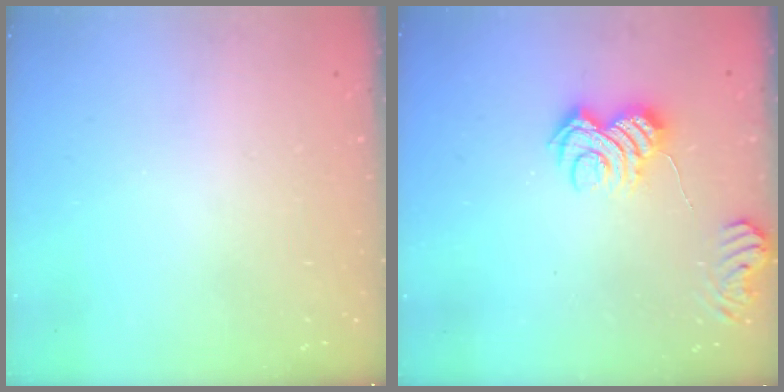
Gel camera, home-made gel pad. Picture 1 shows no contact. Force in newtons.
{"total": 6.9, "press": 6.9, "slide": 0.3}